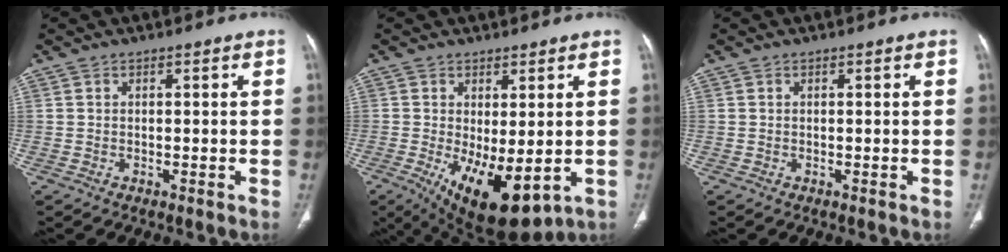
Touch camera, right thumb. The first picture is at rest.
{"total": 12.6, "force": [-2.8, 5.4, 11.0], "torque": [-0.170, -0.021, -0.018]}
{"total": 0.0}